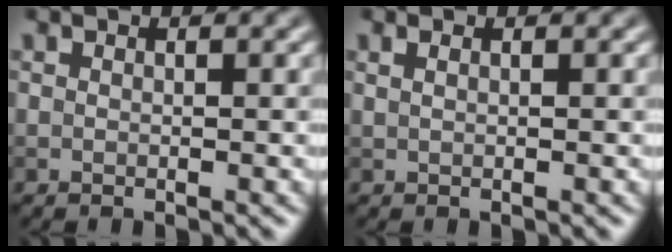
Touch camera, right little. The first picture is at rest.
{"total": 0.9, "force": [0.6, 0.4, 0.7], "torque": [-0.012, -0.001, 0.005]}